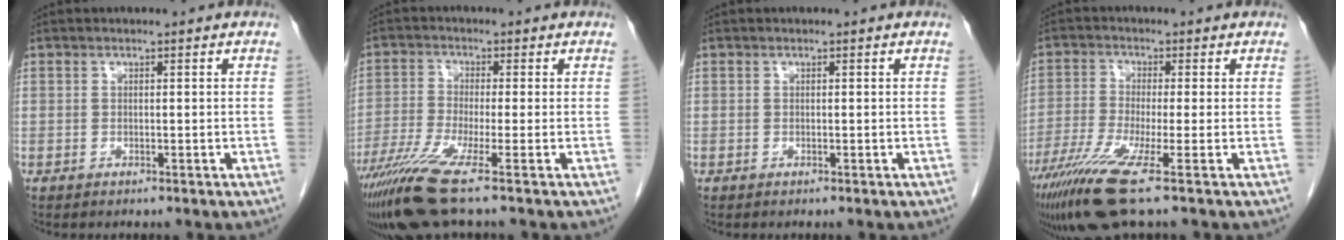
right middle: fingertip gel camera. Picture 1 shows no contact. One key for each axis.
{"total": 8.5, "fx": -5.4, "fy": -0.6, "fz": 6.4, "tx": -0.129, "ty": -0.028, "tz": -0.103}
{"total": 0.0}
{"total": 9.1, "fx": -5.2, "fy": -0.3, "fz": 7.4, "tx": -0.144, "ty": -0.029, "tz": -0.098}